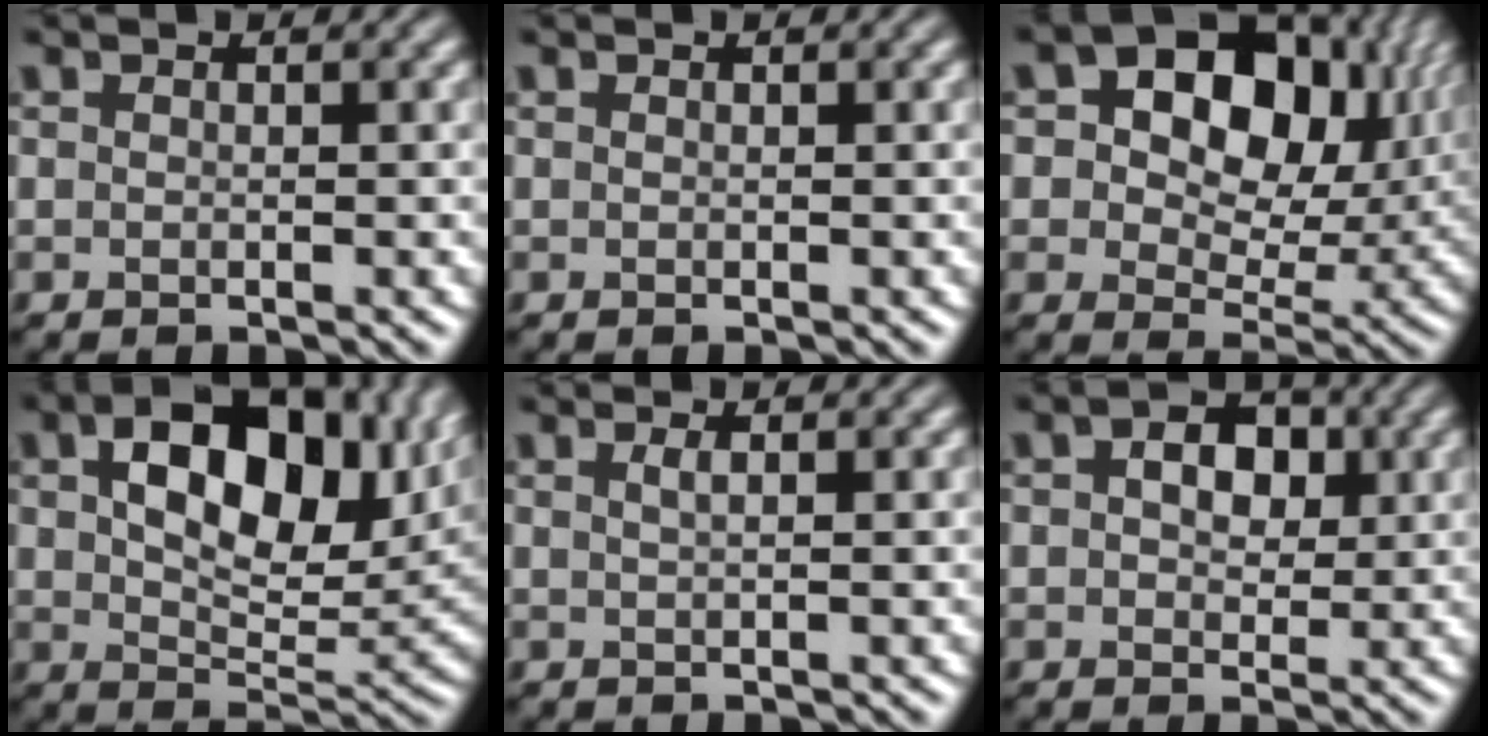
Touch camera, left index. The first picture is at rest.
{"total": 0.0}
{"total": 15.1, "force": [4.4, 10.0, 10.4], "torque": [-0.139, 0.022, 0.073]}
{"total": 11.9, "force": [4.0, 6.9, 8.9], "torque": [-0.133, 0.002, 0.069]}
{"total": 1.0, "force": [0.4, 0.4, 0.8], "torque": [-0.010, 0.003, 0.005]}
{"total": 4.0, "force": [0.9, 2.7, 2.8], "torque": [-0.038, 0.004, 0.006]}